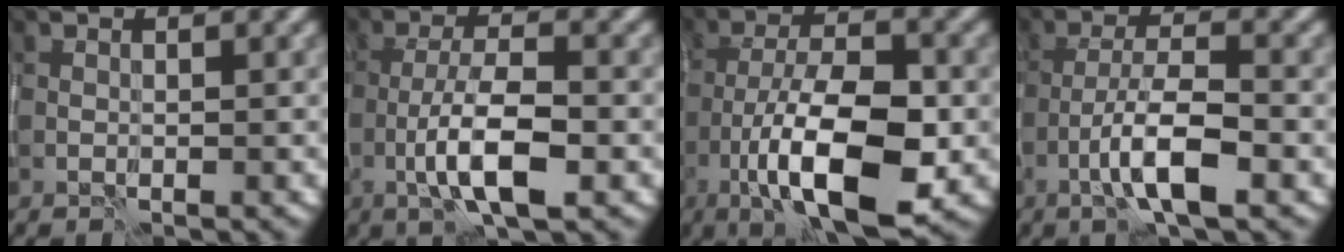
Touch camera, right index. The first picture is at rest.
{"total": 6.0, "force": [-2.2, 1.6, 5.3], "torque": [-0.096, 0.004, -0.045]}
{"total": 11.3, "force": [-4.4, 3.9, 9.7], "torque": [-0.164, 0.002, -0.077]}
{"total": 5.2, "force": [-2.6, 1.0, 4.5], "torque": [-0.078, 0.007, -0.049]}